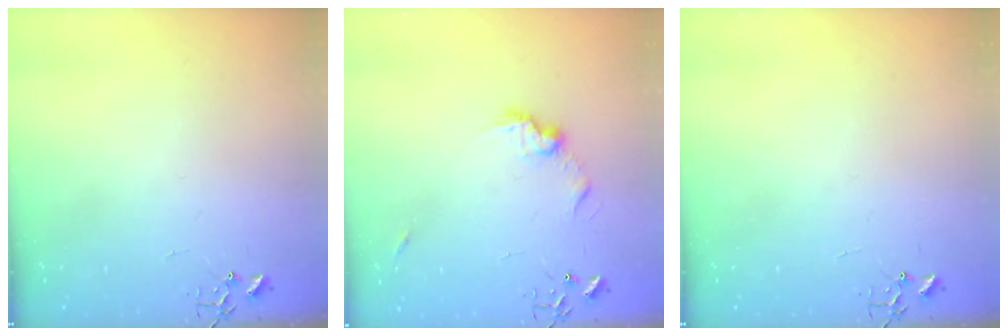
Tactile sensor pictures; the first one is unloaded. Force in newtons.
{"total": 8.8, "press": 8.8, "slide": 0.4}
{"total": 0.0}